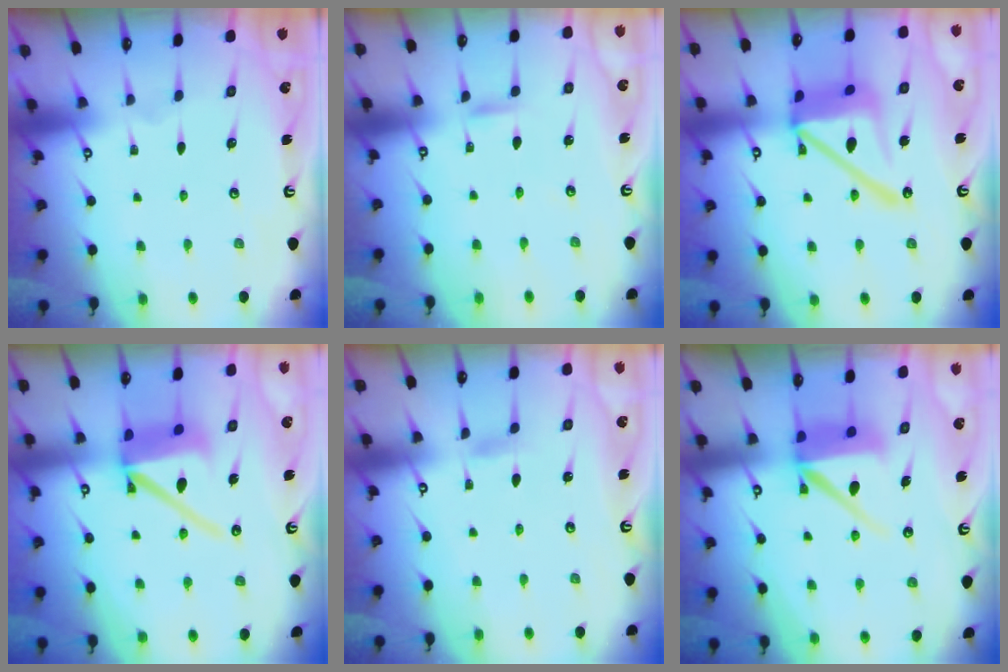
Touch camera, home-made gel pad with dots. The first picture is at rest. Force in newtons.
{"total": 2.4, "press": 2.4, "slide": 0.2}
{"total": 19.1, "press": 19.0, "slide": 1.9}
{"total": 12.7, "press": 12.6, "slide": 1.7}
{"total": 2.4, "press": 2.4, "slide": 0.3}
{"total": 9.5, "press": 9.5, "slide": 0.9}